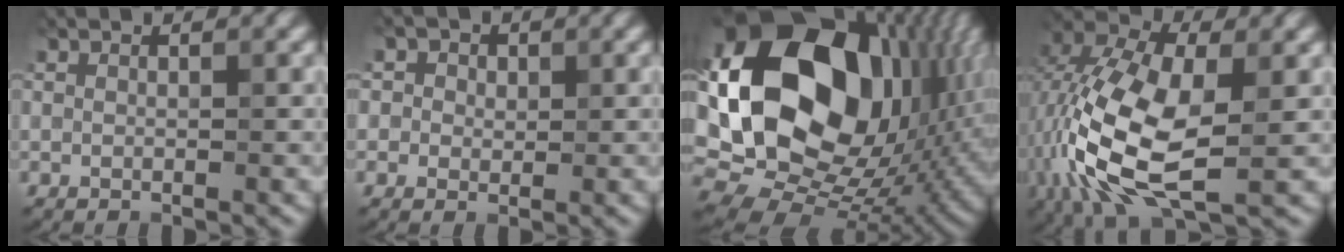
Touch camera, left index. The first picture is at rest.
{"total": 3.1, "force": [1.3, 2.6, 1.1], "torque": [-0.018, 0.002, 0.007]}
{"total": 21.6, "force": [4.3, 15.9, 14.1], "torque": [-0.287, 0.007, 0.089]}
{"total": 12.6, "force": [-2.2, 6.6, 10.4], "torque": [-0.243, -0.006, -0.049]}